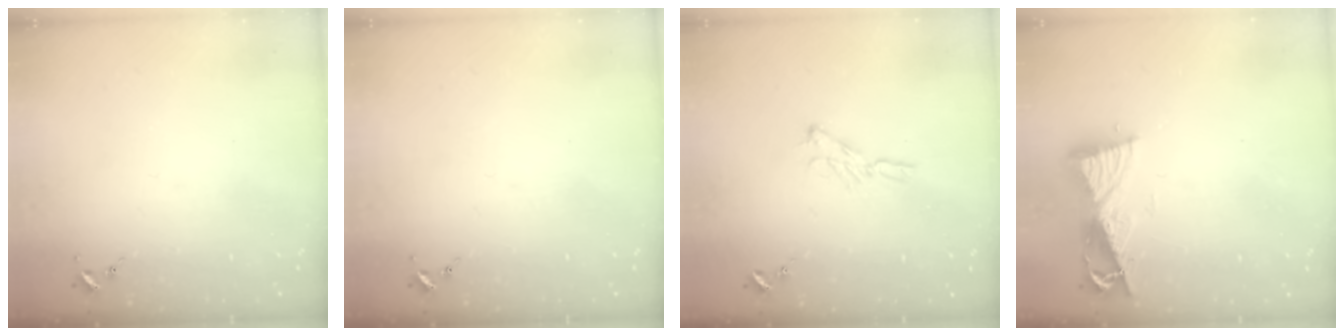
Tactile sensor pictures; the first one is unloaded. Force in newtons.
{"total": 0.0}
{"total": 6.2, "press": 6.2, "slide": 0.5}
{"total": 9.0, "press": 9.0, "slide": 1.1}